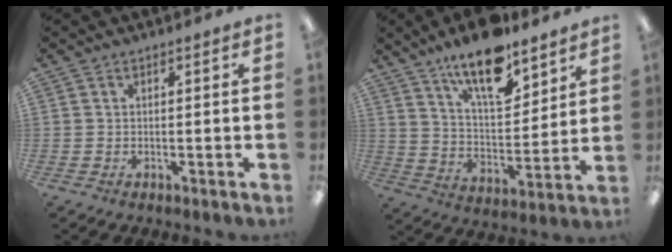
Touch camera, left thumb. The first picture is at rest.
{"total": 16.0, "force": [12.1, 5.6, 8.8], "torque": [-0.147, -0.070, 0.208]}